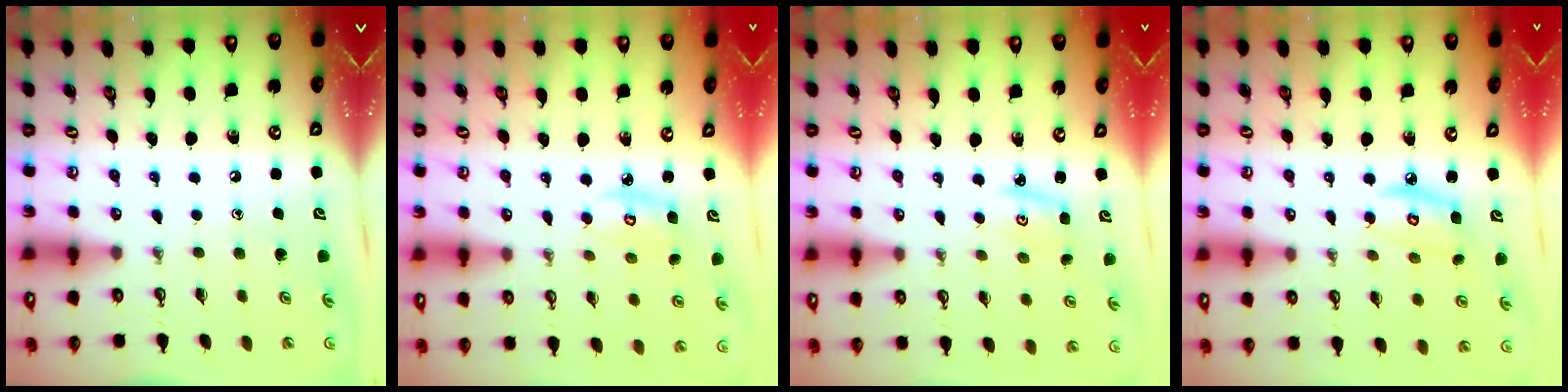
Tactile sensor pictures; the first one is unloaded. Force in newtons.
{"total": 4.4, "press": 4.4, "slide": 0.3}
{"total": 2.8, "press": 2.8, "slide": 0.4}
{"total": 6.5, "press": 6.5, "slide": 0.3}